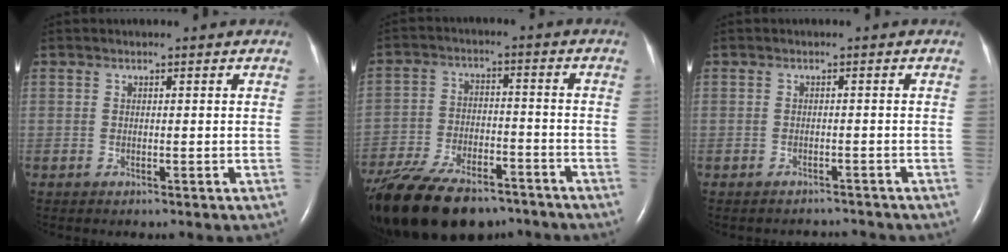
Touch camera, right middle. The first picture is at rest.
{"total": 21.2, "force": [-16.2, 8.0, 11.1], "torque": [-0.246, -0.031, -0.259]}
{"total": 2.2, "force": [-2.2, 0.3, -0.4], "torque": [0.007, -0.007, -0.030]}